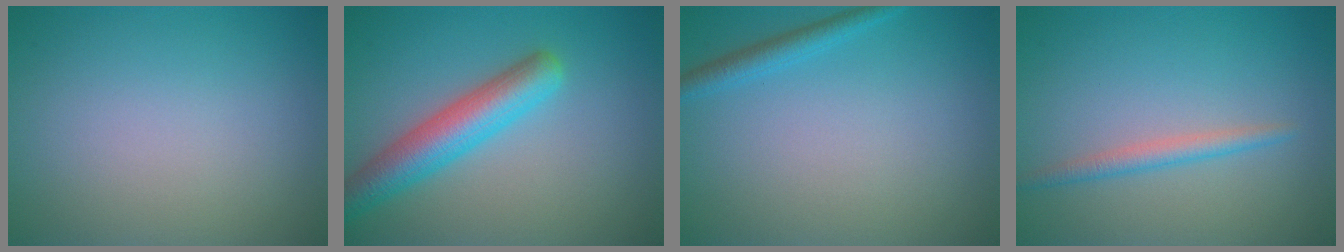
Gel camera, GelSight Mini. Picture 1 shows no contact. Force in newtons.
{"total": 5.1, "press": 5.1, "slide": 0.3}
{"total": 2.3, "press": 2.3, "slide": 0.0}
{"total": 1.8, "press": 1.7, "slide": 0.1}